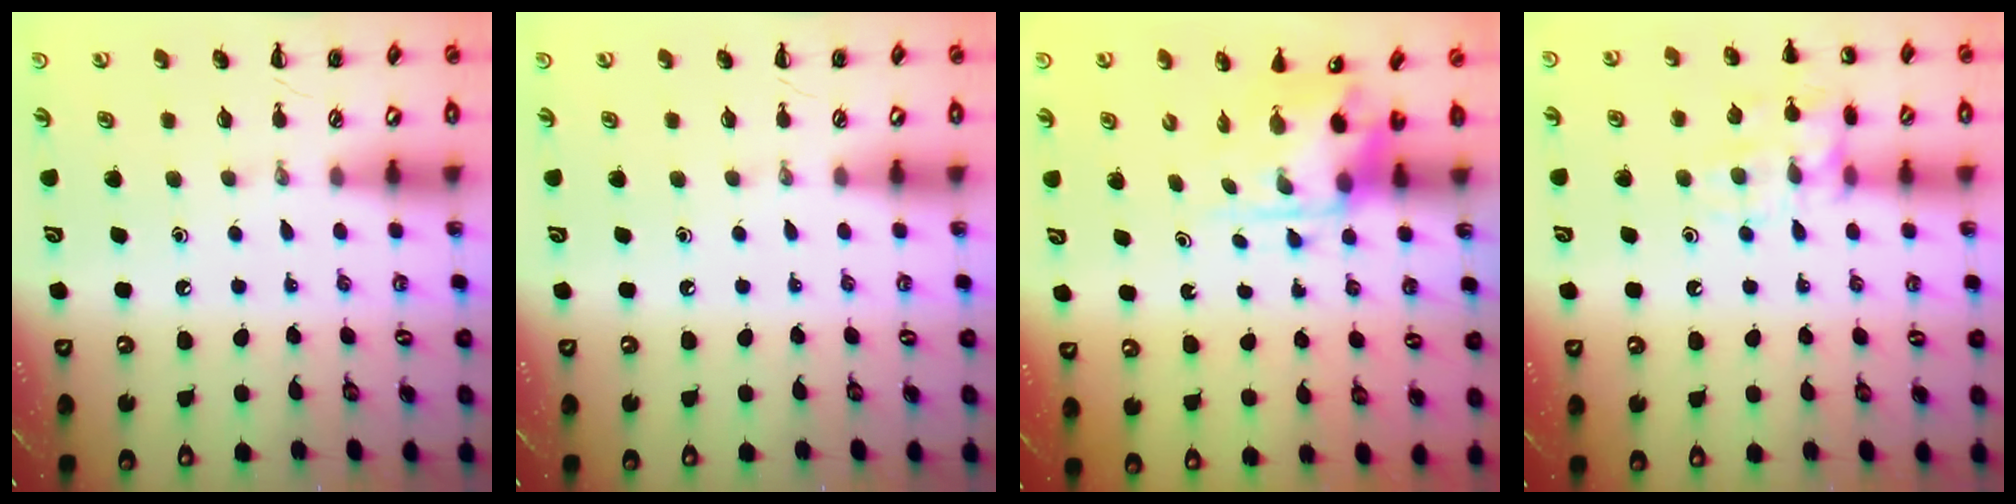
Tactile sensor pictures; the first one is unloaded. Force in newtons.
{"total": 0.0}
{"total": 4.6, "press": 4.6, "slide": 0.5}
{"total": 13.3, "press": 13.2, "slide": 0.7}